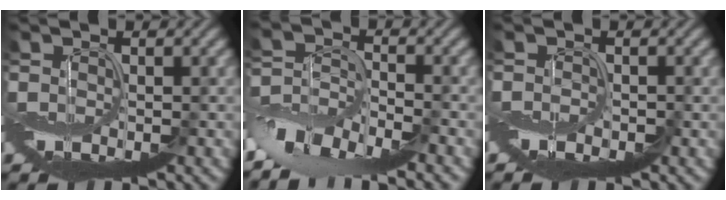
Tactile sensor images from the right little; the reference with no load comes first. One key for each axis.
{"total": 6.8, "fx": -5.0, "fy": 2.7, "fz": 3.7, "tx": -0.058, "ty": 0.005, "tz": -0.103}
{"total": 1.2, "fx": -1.1, "fy": 0.3, "fz": 0.3, "tx": -0.003, "ty": -0.003, "tz": -0.024}